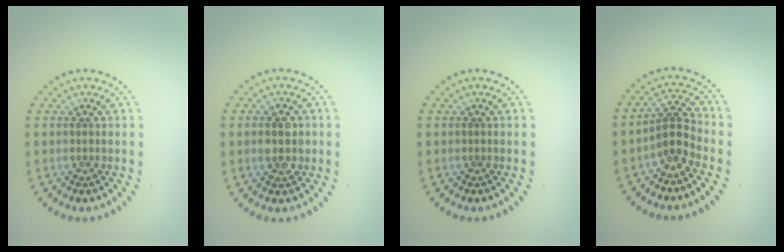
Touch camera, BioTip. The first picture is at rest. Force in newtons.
{"total": 2.8, "press": 2.8, "slide": 0.2}
{"total": 0.0}
{"total": 2.6, "press": 2.1, "slide": 1.6}